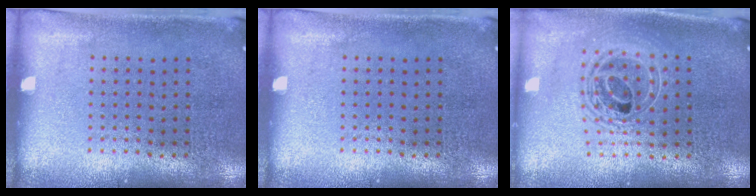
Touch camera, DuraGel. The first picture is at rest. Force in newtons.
{"total": 0.0}
{"total": 2.0, "press": 1.5, "slide": 1.2}